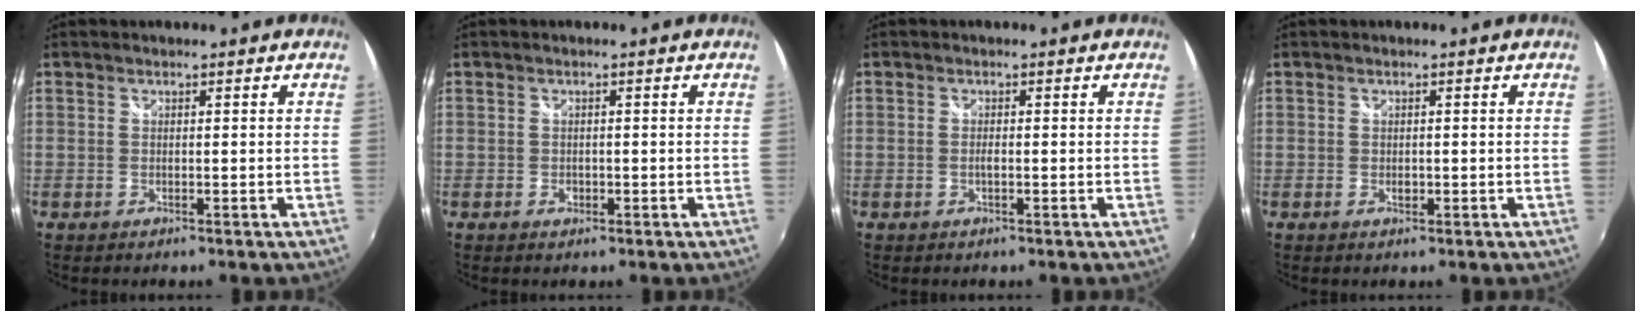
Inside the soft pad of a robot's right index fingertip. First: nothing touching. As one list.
[{"total": 1.4, "force": [-0.6, 1.2, 0.5], "torque": [-0.009, -0.002, -0.008]}, {"total": 0.8, "force": [-0.3, 0.2, 0.7], "torque": [-0.015, 0.002, -0.005]}, {"total": 1.0, "force": [-0.3, 0.8, 0.5], "torque": [-0.007, -0.001, -0.005]}]